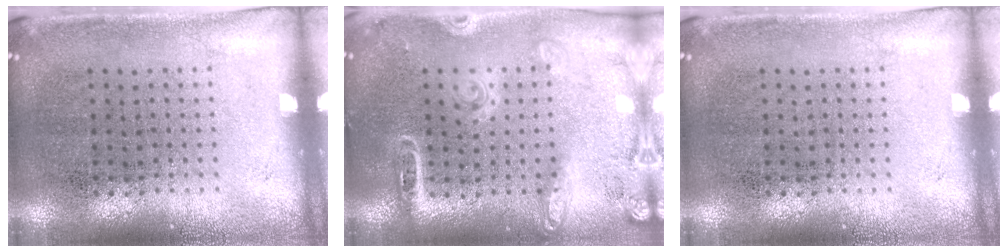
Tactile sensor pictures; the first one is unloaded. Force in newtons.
{"total": 1.8, "press": 1.7, "slide": 0.7}
{"total": 0.0}